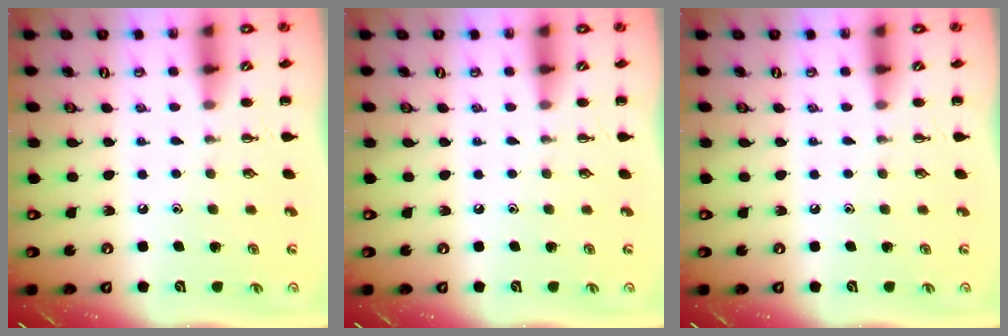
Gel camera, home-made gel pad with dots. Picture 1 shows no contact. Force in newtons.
{"total": 0.0}
{"total": 0.0}